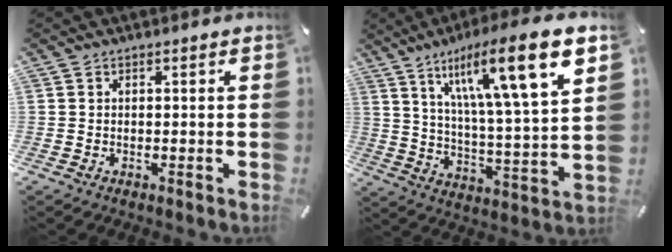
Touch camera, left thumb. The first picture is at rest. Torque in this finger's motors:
{"motor_torque": [2.57, 2.44, 1.46, -1.31, 0.52]}